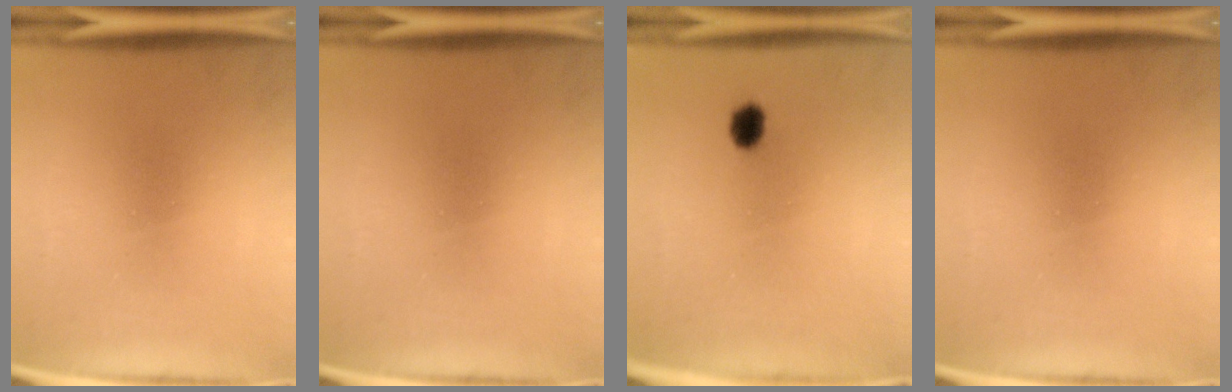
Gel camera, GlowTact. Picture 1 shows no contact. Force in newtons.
{"total": 0.0}
{"total": 2.8}
{"total": 0.0}